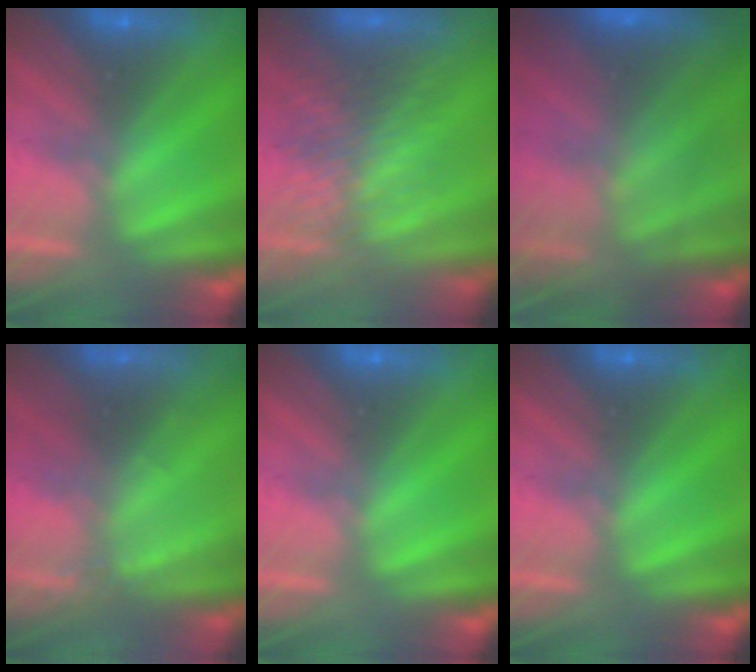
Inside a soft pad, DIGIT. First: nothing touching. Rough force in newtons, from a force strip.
{"total": 3.6}
{"total": 9.0}
{"total": 2.0}
{"total": 0.0}
{"total": 0.0}